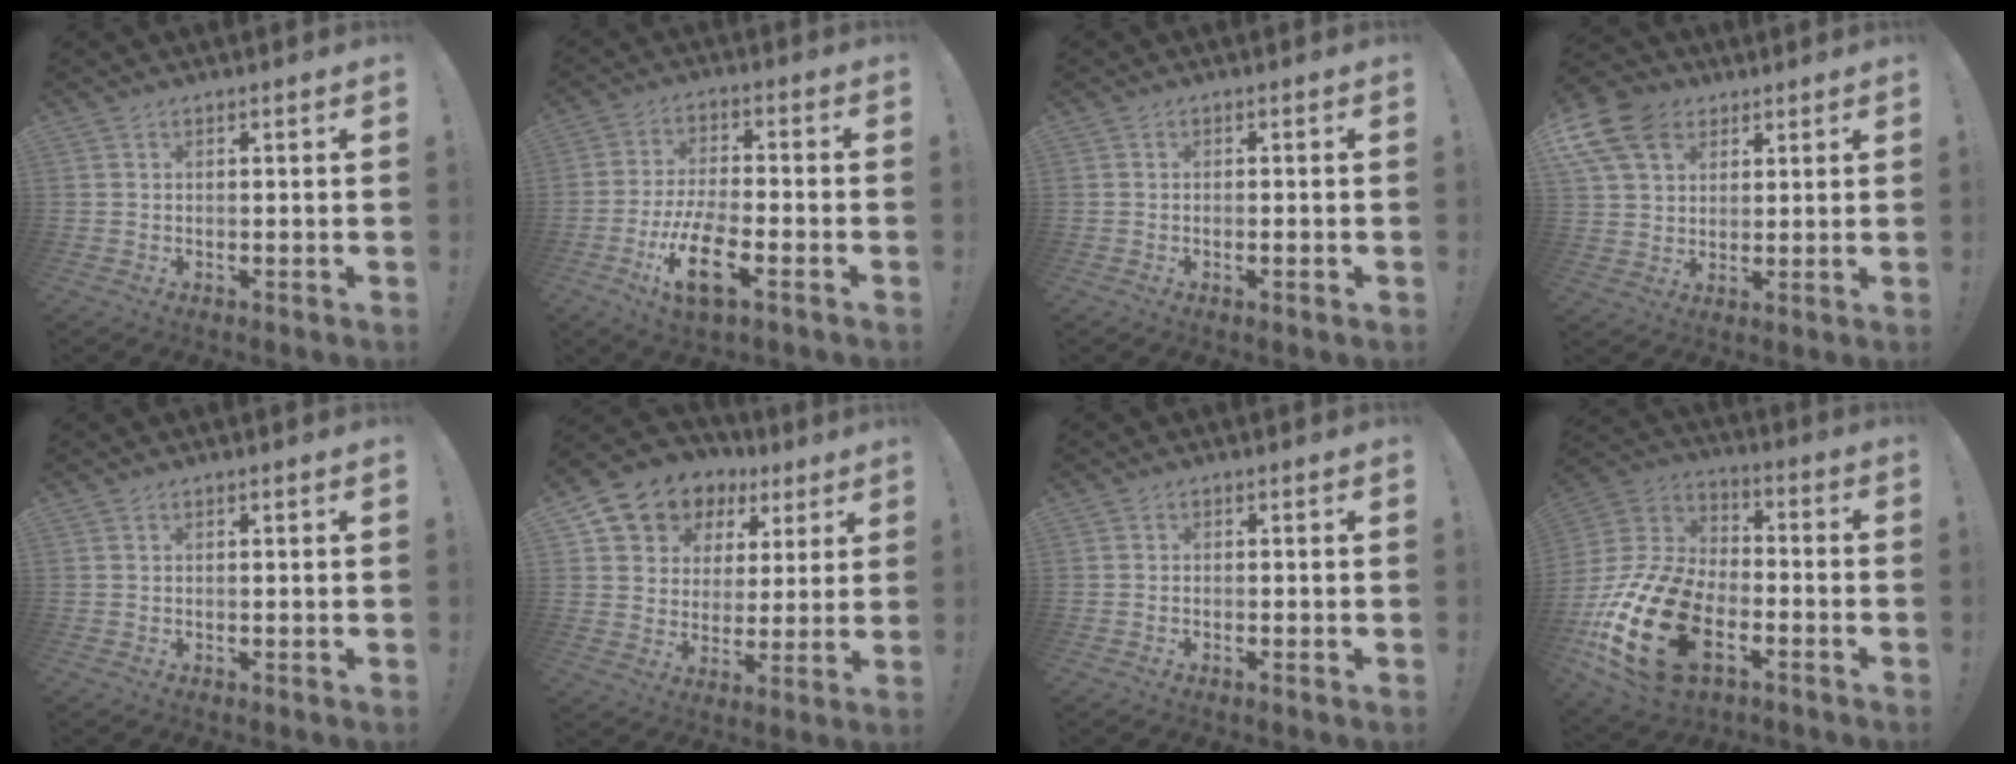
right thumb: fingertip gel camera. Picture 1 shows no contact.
{"total": 14.2, "force": [-6.5, 5.3, 11.5], "torque": [-0.235, 0.021, -0.110]}
{"total": 1.4, "force": [-0.7, 0.1, 1.2], "torque": [-0.027, 0.004, -0.010]}
{"total": 13.4, "force": [5.8, 10.4, 6.1], "torque": [-0.111, -0.032, 0.117]}
{"total": 0.0}
{"total": 8.5, "force": [4.2, 7.1, 2.0], "torque": [-0.037, -0.034, 0.084]}
{"total": 1.0, "force": [-0.8, 0.0, 0.6], "torque": [-0.017, 0.004, -0.014]}
{"total": 26.8, "force": [-9.8, 15.9, 19.2], "torque": [-0.388, 0.058, -0.154]}